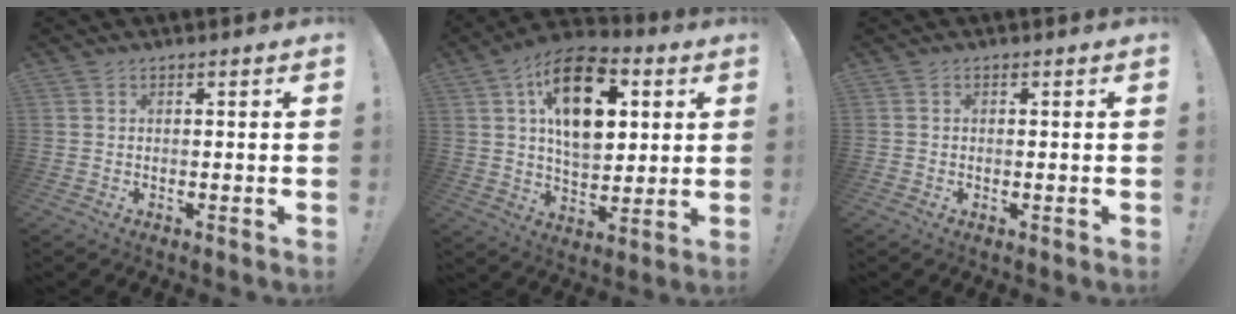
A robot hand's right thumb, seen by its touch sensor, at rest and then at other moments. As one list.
[{"total": 19.9, "force": [6.3, 11.9, 14.7], "torque": [-0.228, -0.009, 0.108]}, {"total": 0.6, "force": [-0.3, 0.5, 0.2], "torque": [-0.011, 0.005, -0.002]}]